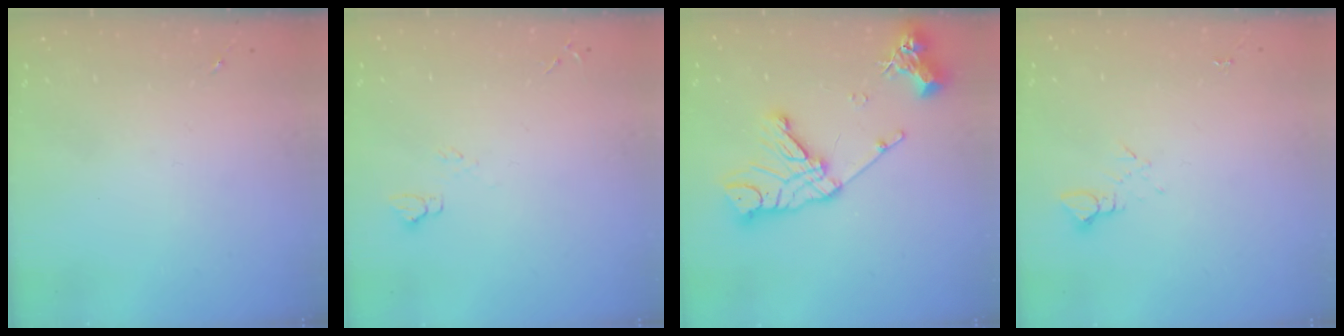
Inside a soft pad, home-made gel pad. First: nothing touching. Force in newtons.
{"total": 5.0, "press": 5.0, "slide": 0.6}
{"total": 17.2, "press": 17.1, "slide": 1.8}
{"total": 2.7, "press": 2.7, "slide": 0.2}